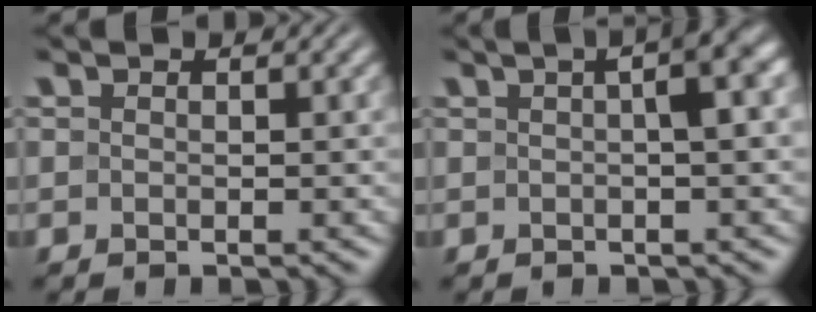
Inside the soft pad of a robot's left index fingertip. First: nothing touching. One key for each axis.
{"total": 4.2, "fx": 0.7, "fy": 0.8, "fz": 4.1, "tx": -0.052, "ty": 0.021, "tz": 0.004}